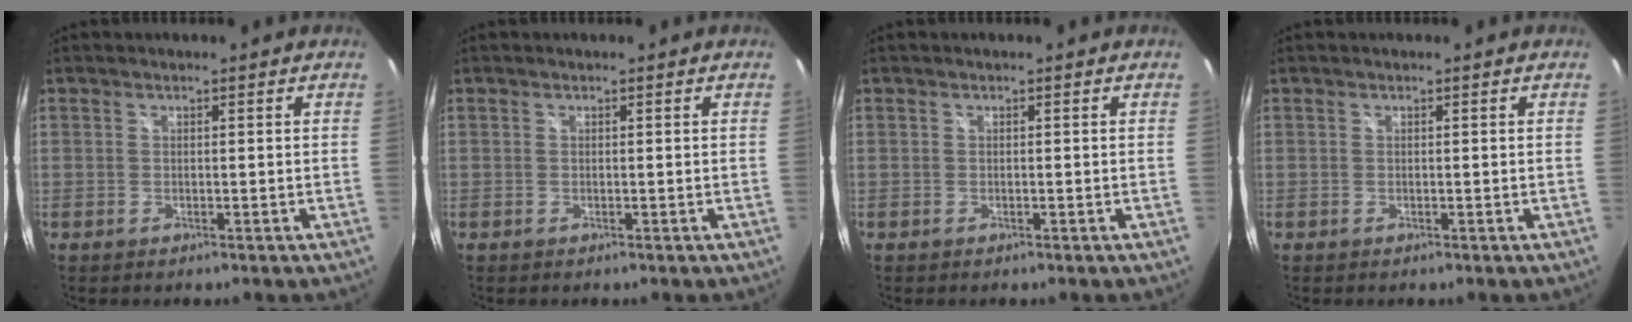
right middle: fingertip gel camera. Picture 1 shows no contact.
{"total": 0.0}
{"total": 0.0}
{"total": 0.0}